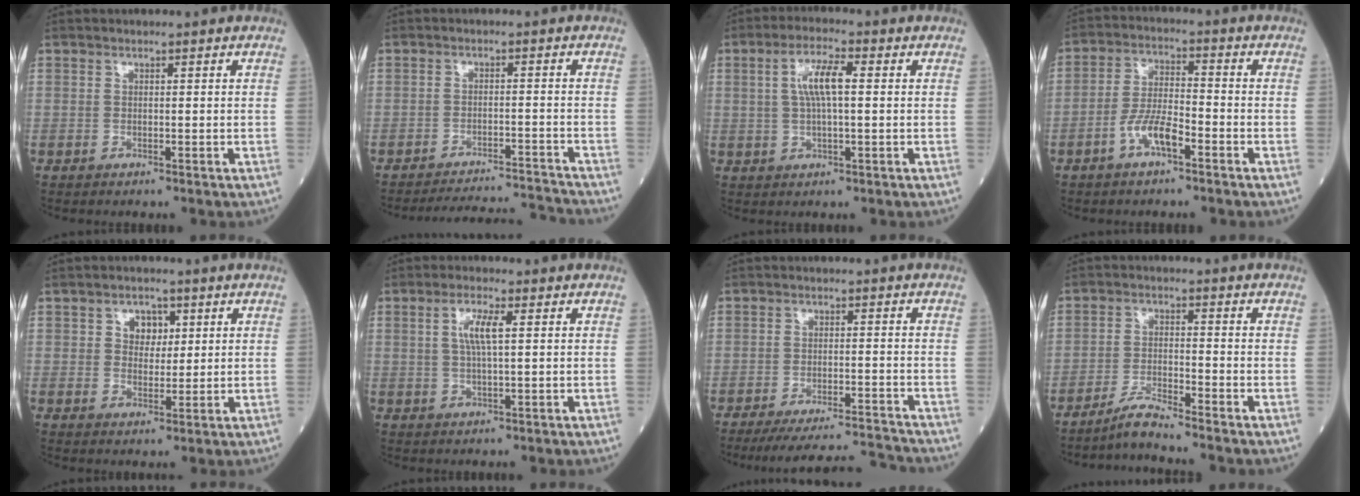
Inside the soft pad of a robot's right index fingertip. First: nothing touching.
{"total": 10.0, "force": [-9.9, -1.3, 0.2], "torque": [-0.004, 0.008, -0.148]}
{"total": 6.0, "force": [1.0, 1.2, 5.8], "torque": [-0.120, 0.012, 0.019]}
{"total": 6.1, "force": [-3.2, 1.7, 4.9], "torque": [-0.100, 0.008, -0.061]}
{"total": 3.9, "force": [1.4, 2.9, 2.3], "torque": [-0.031, 0.008, 0.023]}
{"total": 4.4, "force": [1.1, 0.6, 4.2], "torque": [-0.086, 0.004, 0.022]}
{"total": 11.6, "force": [-11.4, -0.7, 2.3], "torque": [-0.035, 0.006, -0.172]}
{"total": 3.9, "force": [-3.6, -1.0, 1.1], "torque": [-0.027, -0.022, -0.071]}